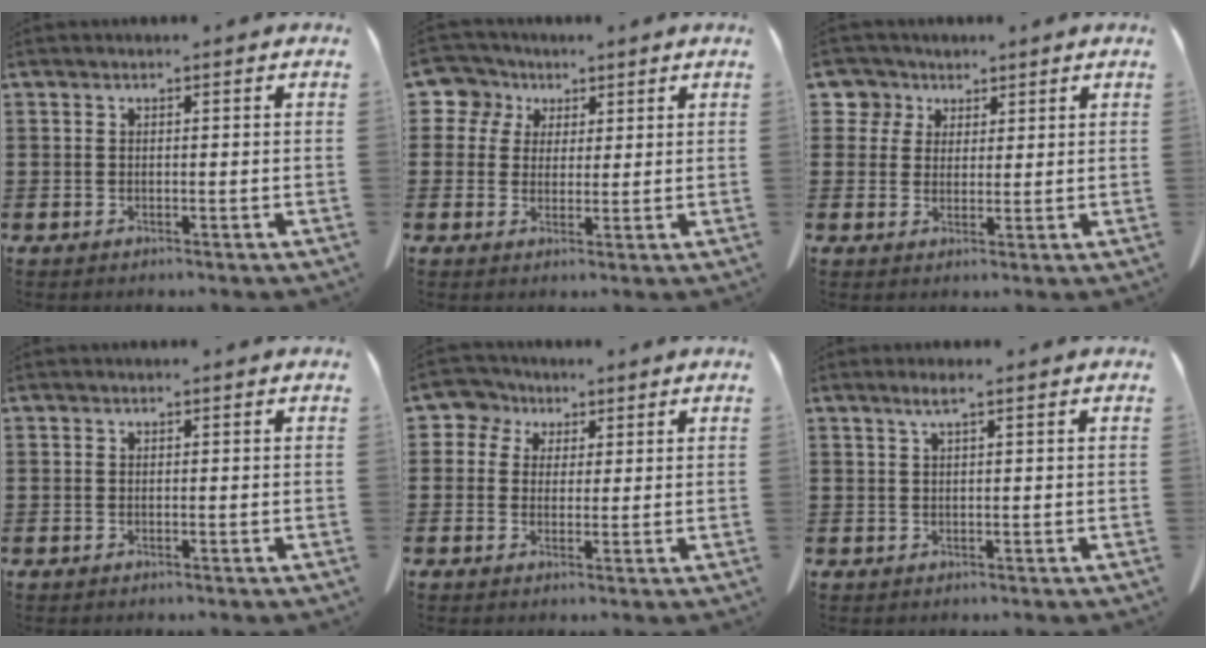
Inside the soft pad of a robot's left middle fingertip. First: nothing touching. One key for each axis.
{"total": 6.1, "fx": 2.9, "fy": 5.1, "fz": 1.5, "tx": -0.060, "ty": 0.002, "tz": 0.049}
{"total": 4.8, "fx": 2.6, "fy": 3.9, "fz": 0.6, "tx": -0.031, "ty": 0.005, "tz": 0.045}
{"total": 0.0}
{"total": 4.6, "fx": 2.1, "fy": 4.0, "fz": 1.1, "tx": -0.047, "ty": 0.007, "tz": 0.033}
{"total": 1.6, "fx": 0.9, "fy": -0.1, "fz": 1.3, "tx": -0.027, "ty": 0.000, "tz": 0.016}